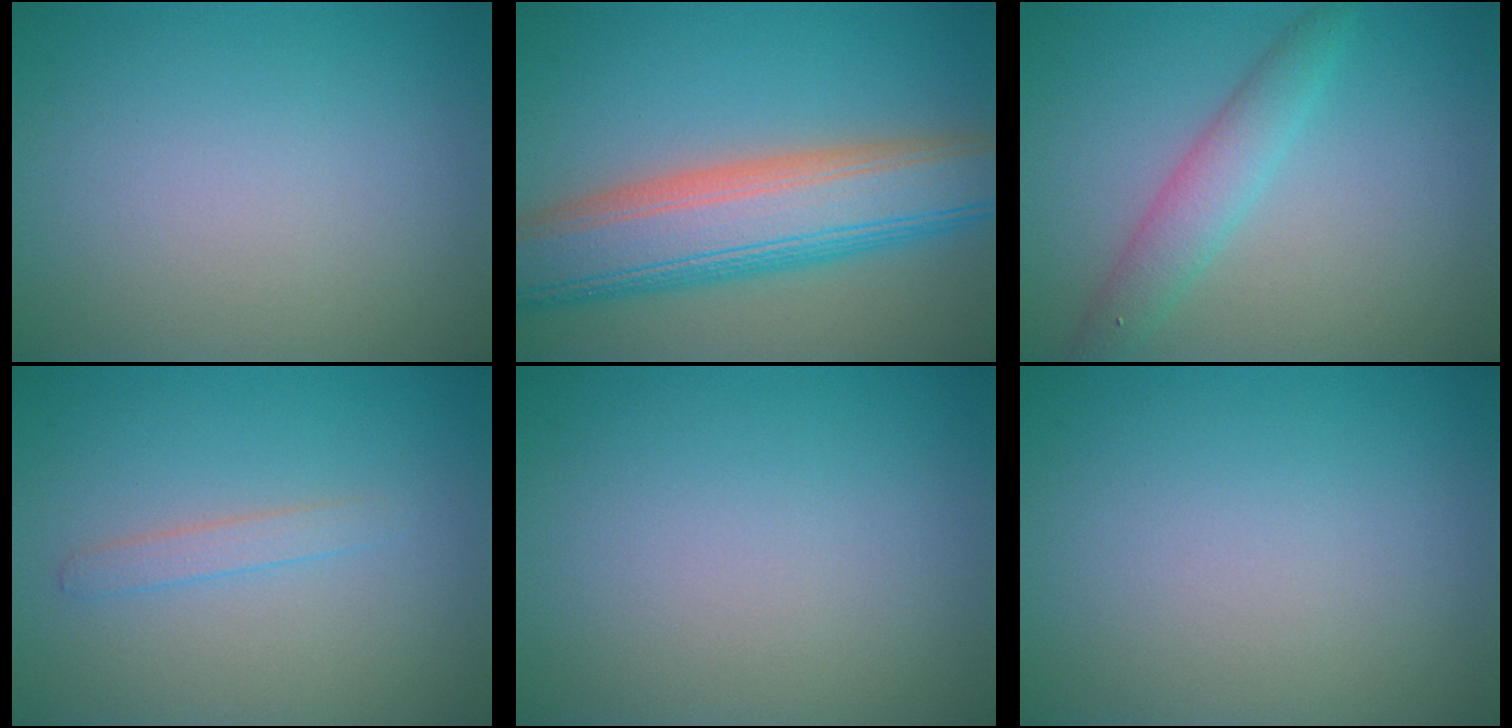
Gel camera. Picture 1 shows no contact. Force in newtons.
{"total": 10.1, "press": 10.1, "slide": 0.4}
{"total": 3.0, "press": 3.0, "slide": 0.1}
{"total": 1.2, "press": 1.2, "slide": 0.1}
{"total": 0.0}
{"total": 0.0}